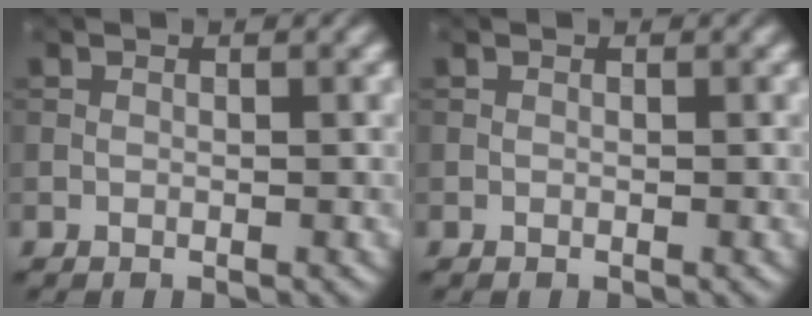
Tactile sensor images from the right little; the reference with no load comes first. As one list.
[{"total": 0.0}]